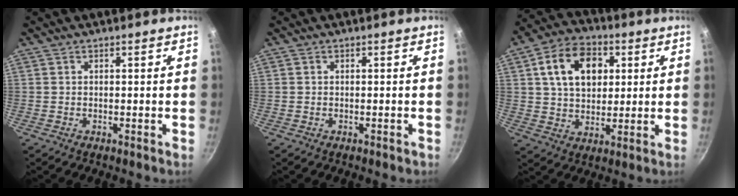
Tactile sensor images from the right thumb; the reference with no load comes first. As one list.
[{"total": 0.6, "force": [-0.3, 0.4, 0.3], "torque": [-0.001, 0.003, -0.004]}, {"total": 14.0, "force": [3.9, 9.8, 9.2], "torque": [-0.124, 0.005, 0.060]}]